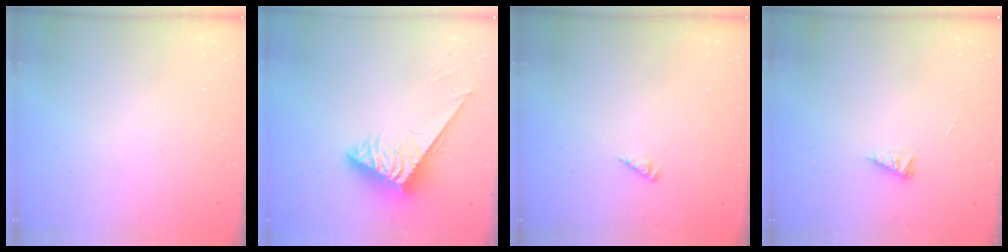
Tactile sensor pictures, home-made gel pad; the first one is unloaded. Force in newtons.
{"total": 3.8, "press": 3.8, "slide": 0.4}
{"total": 0.7, "press": 0.7, "slide": 0.3}
{"total": 1.8, "press": 1.7, "slide": 0.3}